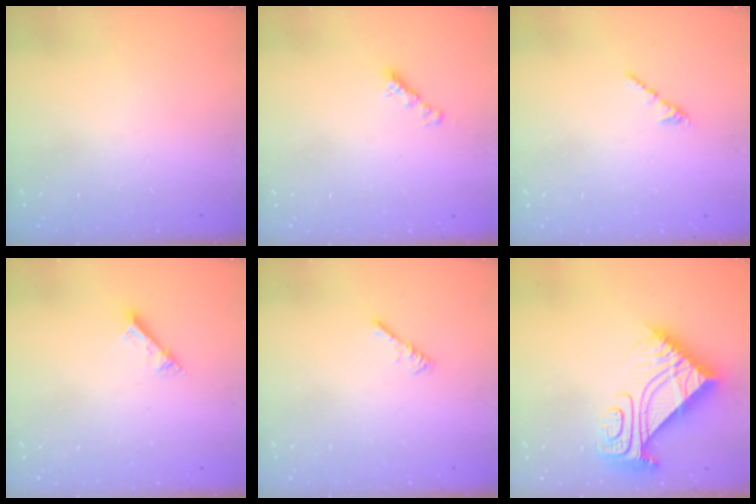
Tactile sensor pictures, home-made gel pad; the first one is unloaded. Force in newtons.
{"total": 2.5, "press": 2.5, "slide": 0.5}
{"total": 1.3, "press": 1.2, "slide": 0.4}
{"total": 2.6, "press": 2.6, "slide": 0.2}
{"total": 0.9, "press": 0.9, "slide": 0.3}
{"total": 12.1, "press": 12.1, "slide": 0.8}